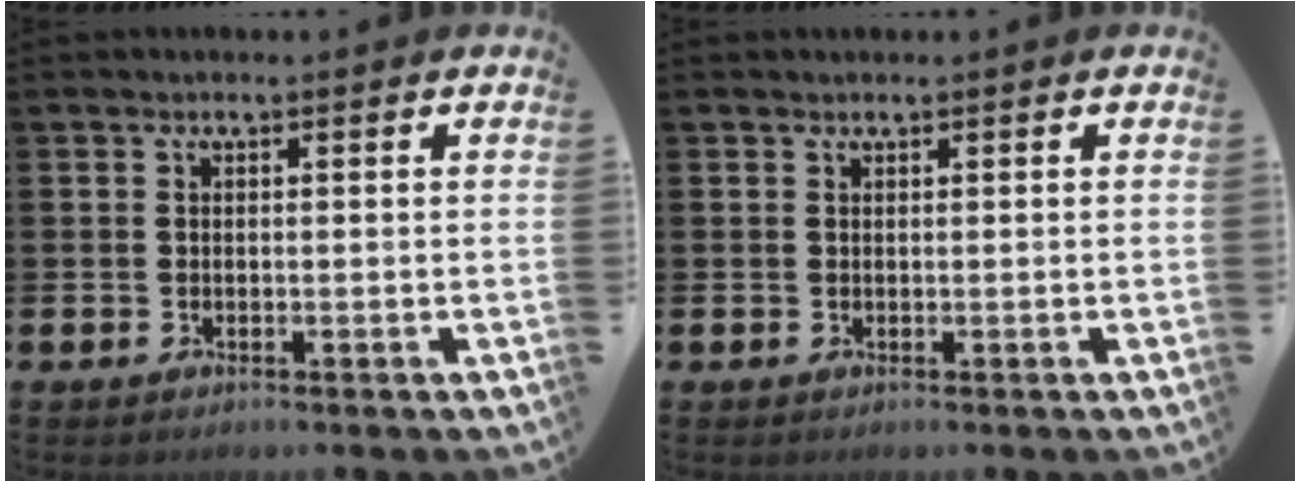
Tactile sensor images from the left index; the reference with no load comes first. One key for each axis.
{"total": 0.6, "fx": 0.6, "fy": 0.0, "fz": 0.0, "tx": 0.000, "ty": 0.000, "tz": 0.011}